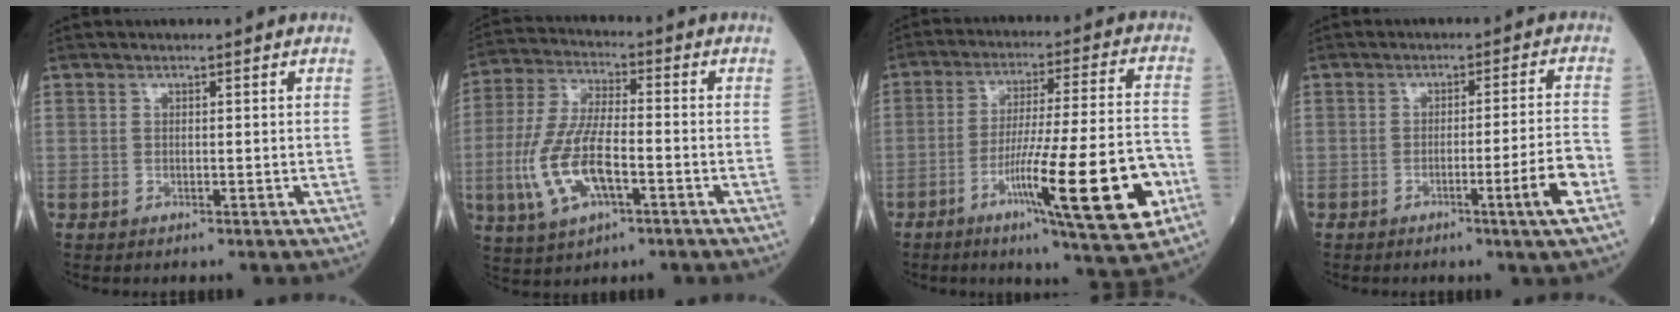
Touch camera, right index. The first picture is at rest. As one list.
[{"total": 11.8, "force": [-3.5, 3.9, 10.6], "torque": [-0.234, -0.003, -0.065]}, {"total": 18.6, "force": [-7.3, 0.8, 17.1], "torque": [-0.254, -0.016, -0.111]}, {"total": 6.4, "force": [-2.9, -1.2, 5.6], "torque": [-0.074, -0.004, -0.044]}]